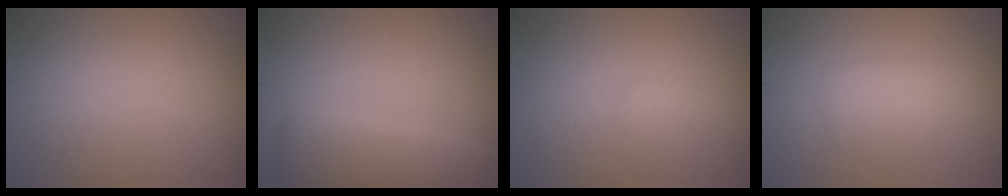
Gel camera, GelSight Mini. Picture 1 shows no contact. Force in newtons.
{"total": 4.2, "press": 4.2, "slide": 0.1}
{"total": 1.1, "press": 1.1, "slide": 0.1}
{"total": 2.3, "press": 2.3, "slide": 0.1}